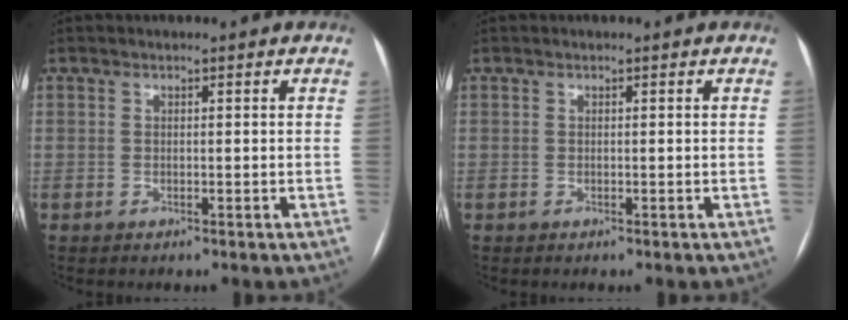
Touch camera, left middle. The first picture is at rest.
{"total": 0.0}